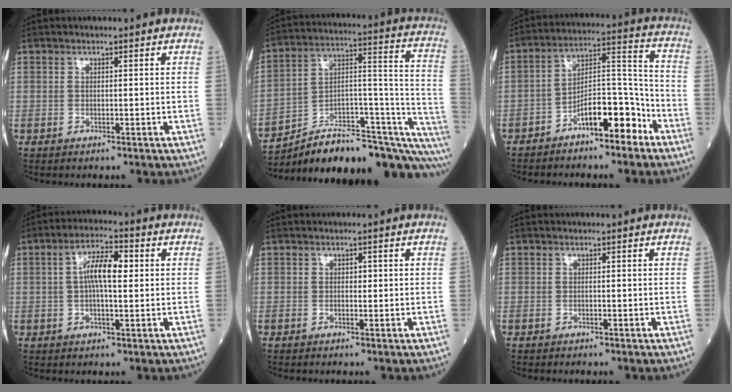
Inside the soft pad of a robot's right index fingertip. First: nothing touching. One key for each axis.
{"total": 26.0, "fx": -21.3, "fy": 6.4, "fz": 13.4, "tx": -0.129, "ty": 0.052, "tz": -0.308}
{"total": 9.8, "fx": -6.1, "fy": 3.2, "fz": 7.0, "tx": -0.114, "ty": 0.032, "tz": -0.103}
{"total": 6.8, "fx": 1.1, "fy": 2.0, "fz": 6.4, "tx": -0.122, "ty": 0.017, "tz": 0.018}
{"total": 0.7, "fx": 0.1, "fy": 0.5, "fz": 0.5, "tx": -0.003, "ty": 0.002, "tz": 0.001}
{"total": 0.0}